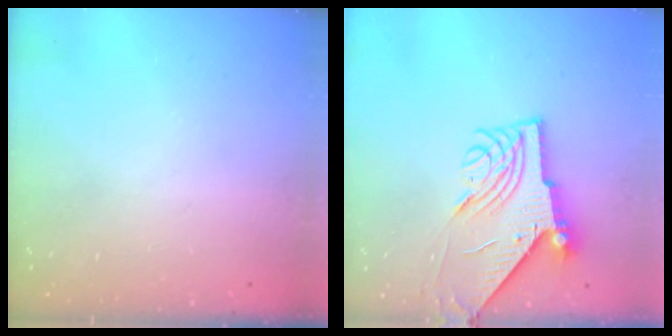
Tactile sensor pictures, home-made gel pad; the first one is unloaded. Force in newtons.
{"total": 9.2, "press": 9.1, "slide": 1.3}